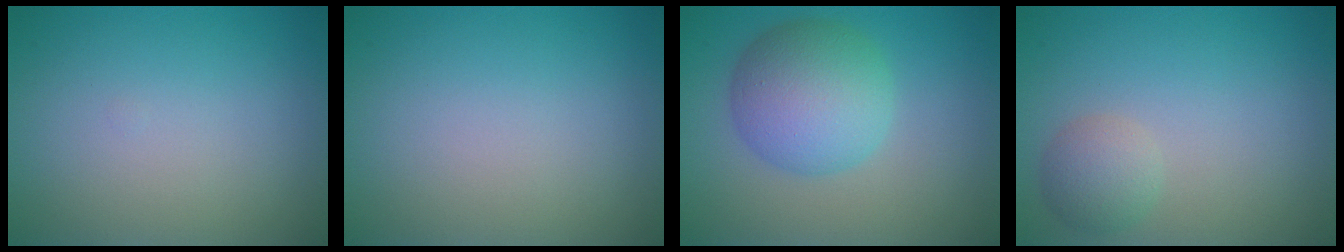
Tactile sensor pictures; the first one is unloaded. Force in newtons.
{"total": 0.0}
{"total": 6.5, "press": 6.5, "slide": 0.0}
{"total": 2.2, "press": 2.2, "slide": 0.1}